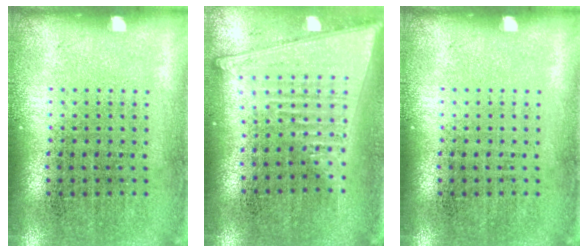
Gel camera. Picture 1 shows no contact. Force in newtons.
{"total": 2.0, "press": 1.7, "slide": 1.0}
{"total": 0.0}